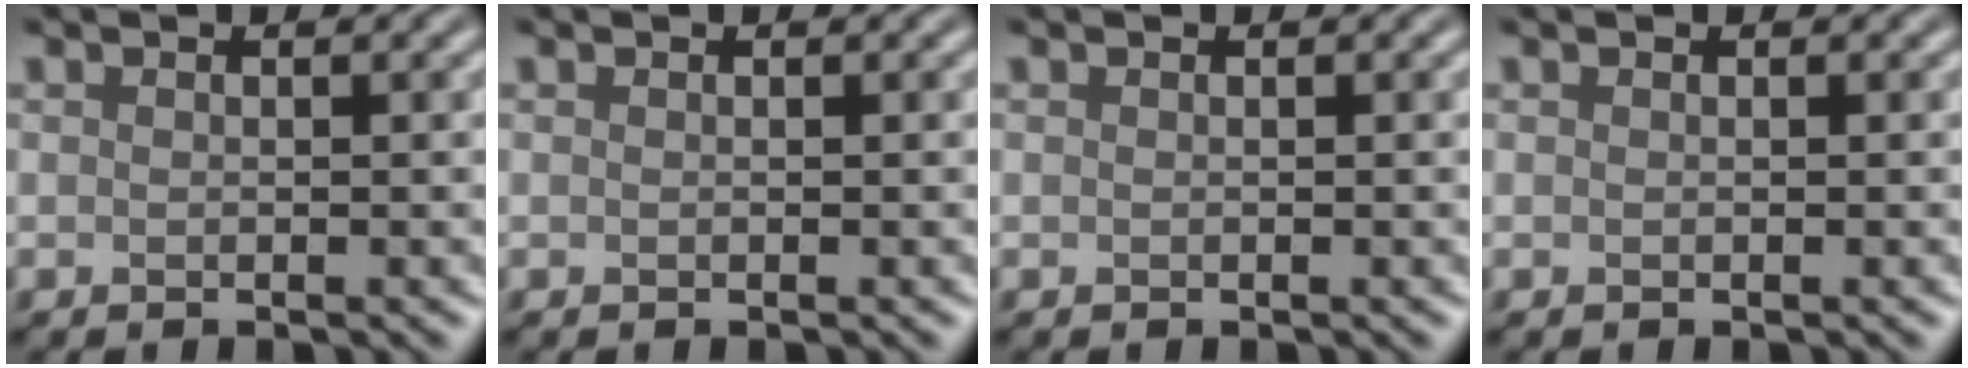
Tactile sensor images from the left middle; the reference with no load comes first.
{"total": 0.0}
{"total": 0.0}
{"total": 0.0}